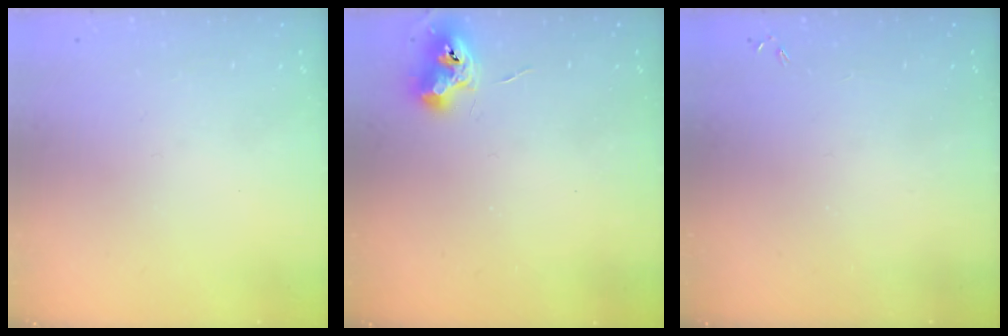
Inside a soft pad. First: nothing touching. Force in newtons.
{"total": 9.1, "press": 9.1, "slide": 0.4}
{"total": 0.0}